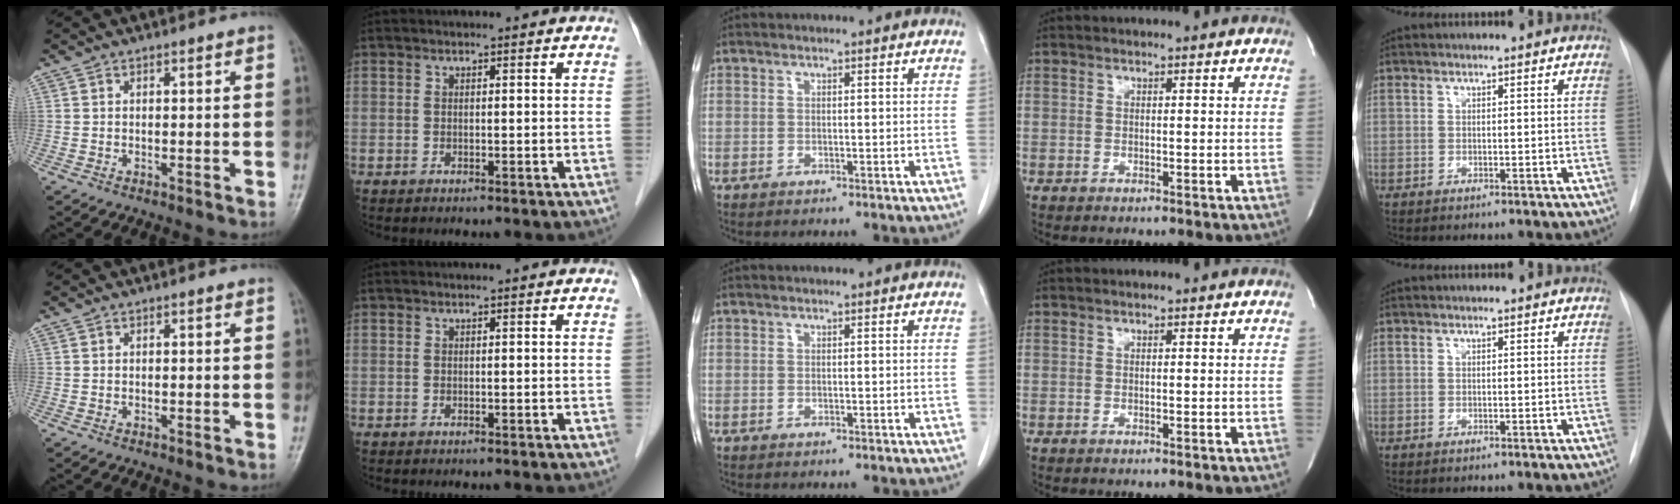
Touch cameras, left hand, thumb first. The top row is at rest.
{}